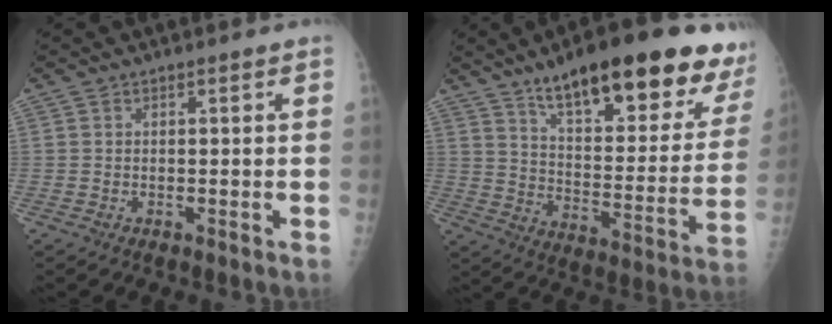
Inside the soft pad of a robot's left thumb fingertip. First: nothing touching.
{"total": 28.2, "force": [18.8, 8.0, 19.4], "torque": [-0.236, -0.066, 0.270]}